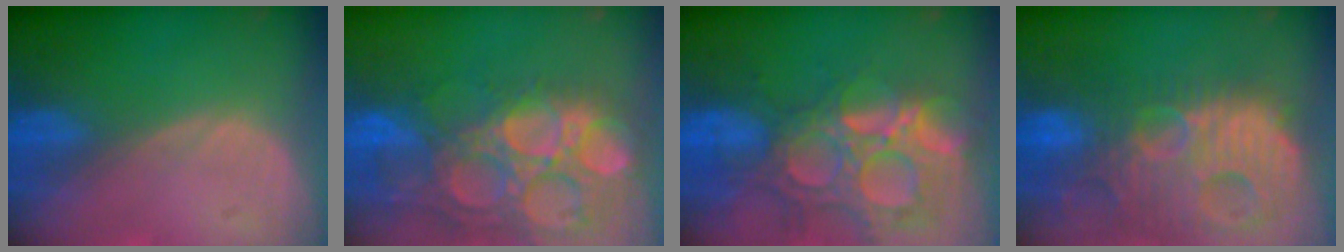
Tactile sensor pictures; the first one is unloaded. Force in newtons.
{"total": 15.7, "press": 13.0, "slide": 8.8}
{"total": 14.3, "press": 11.9, "slide": 7.8}
{"total": 14.7, "press": 12.8, "slide": 7.4}